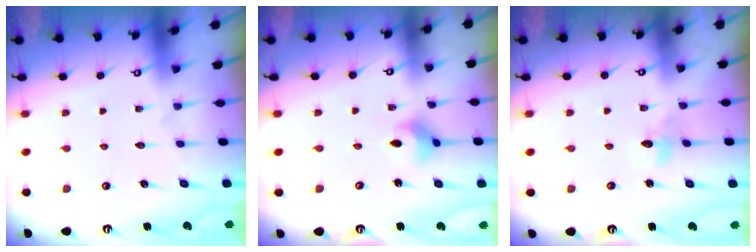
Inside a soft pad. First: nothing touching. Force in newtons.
{"total": 3.4, "press": 3.3, "slide": 0.5}
{"total": 4.3, "press": 4.3, "slide": 0.7}